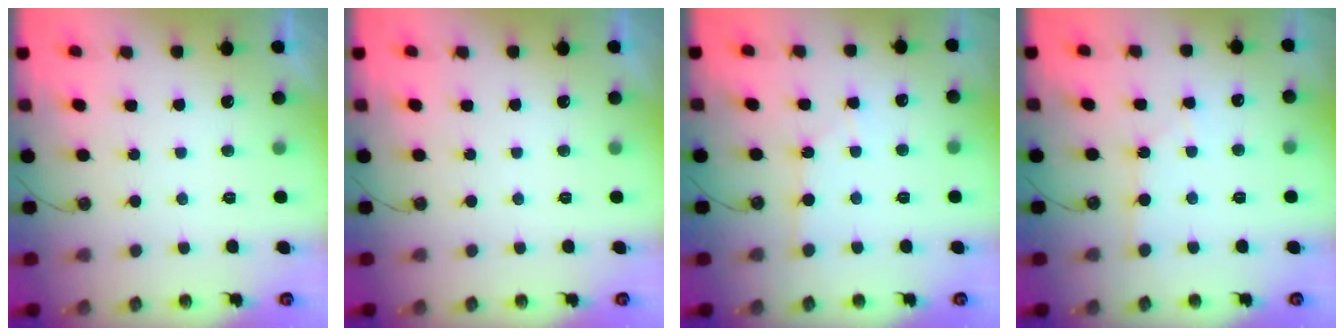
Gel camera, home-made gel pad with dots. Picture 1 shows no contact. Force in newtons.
{"total": 0.0}
{"total": 2.6, "press": 2.6, "slide": 0.3}
{"total": 2.6, "press": 2.6, "slide": 0.3}